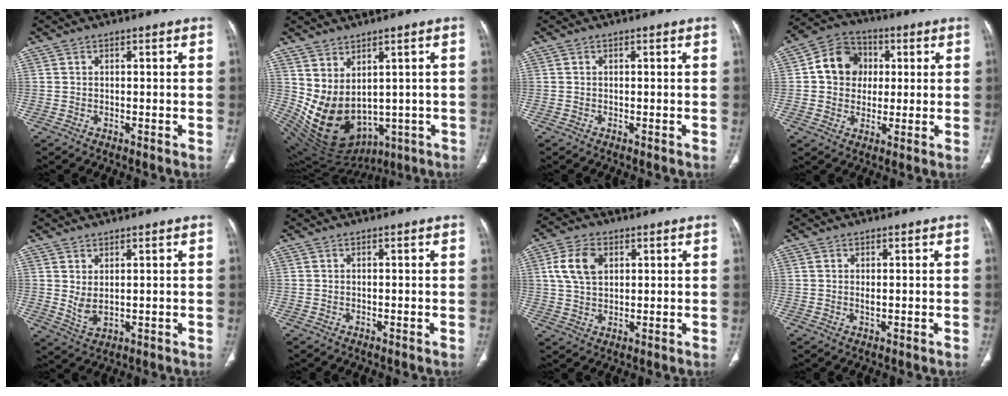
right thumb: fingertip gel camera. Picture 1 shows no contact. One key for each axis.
{"total": 13.6, "fx": 0.4, "fy": 9.4, "fz": 9.8, "tx": -0.168, "ty": -0.022, "tz": 0.050}
{"total": 0.0}
{"total": 10.5, "fx": 1.6, "fy": 9.2, "fz": 4.9, "tx": -0.049, "ty": 0.011, "tz": 0.017}
{"total": 3.7, "fx": 1.0, "fy": 1.8, "fz": 3.0, "tx": -0.057, "ty": -0.014, "tz": 0.032}
{"total": 0.0}
{"total": 8.0, "fx": 2.5, "fy": 5.3, "fz": 5.4, "tx": -0.098, "ty": 0.000, "tz": 0.049}
{"total": 0.8, "fx": 0.1, "fy": 0.4, "fz": 0.7, "tx": -0.016, "ty": -0.002, "tz": 0.005}